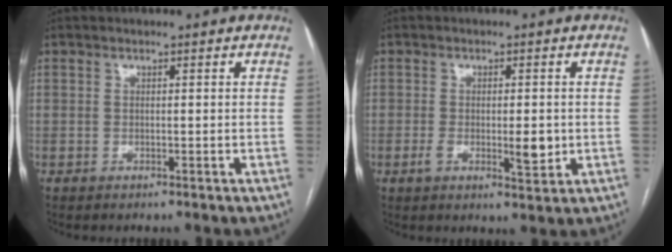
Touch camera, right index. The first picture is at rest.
{"total": 5.1, "force": [-0.9, 1.5, 4.7], "torque": [-0.077, -0.005, -0.011]}